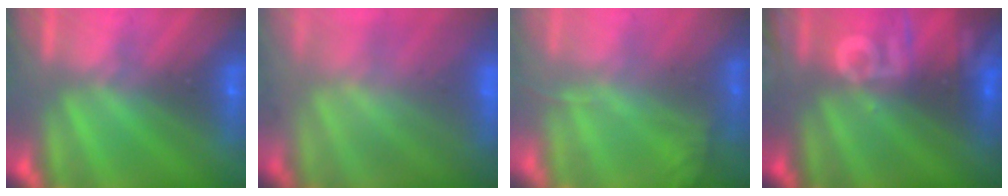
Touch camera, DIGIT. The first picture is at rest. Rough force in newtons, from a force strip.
{"total": 7.5}
{"total": 1.1}
{"total": 2.6}